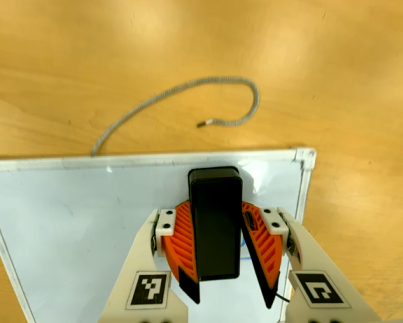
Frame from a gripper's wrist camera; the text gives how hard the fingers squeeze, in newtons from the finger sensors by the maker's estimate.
{"total": 7.9, "left": 9.3, "right": 6.5}